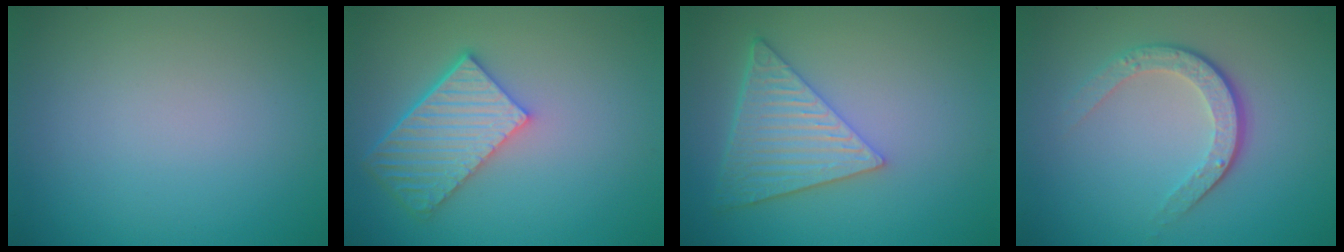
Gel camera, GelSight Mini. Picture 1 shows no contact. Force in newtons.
{"total": 5.7, "press": 4.7, "slide": 3.3}
{"total": 6.1, "press": 4.6, "slide": 4.0}
{"total": 3.7, "press": 2.6, "slide": 2.6}